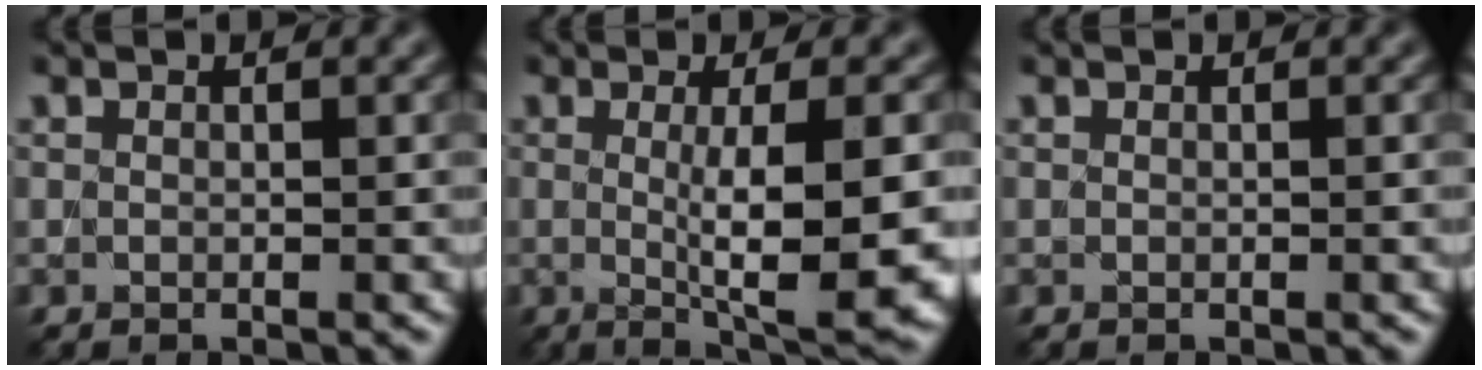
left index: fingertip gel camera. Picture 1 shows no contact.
{"total": 8.7, "force": [-0.7, 1.9, 8.4], "torque": [-0.117, -0.012, -0.004]}
{"total": 0.0}